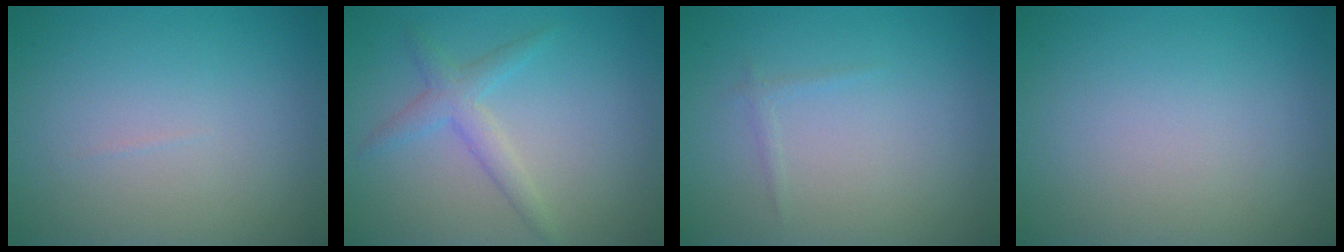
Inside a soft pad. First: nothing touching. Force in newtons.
{"total": 2.3, "press": 2.3, "slide": 0.2}
{"total": 0.6, "press": 0.6, "slide": 0.0}
{"total": 0.0}